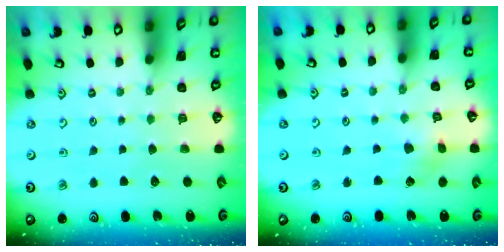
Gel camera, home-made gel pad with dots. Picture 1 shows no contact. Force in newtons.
{"total": 3.3, "press": 3.2, "slide": 0.4}